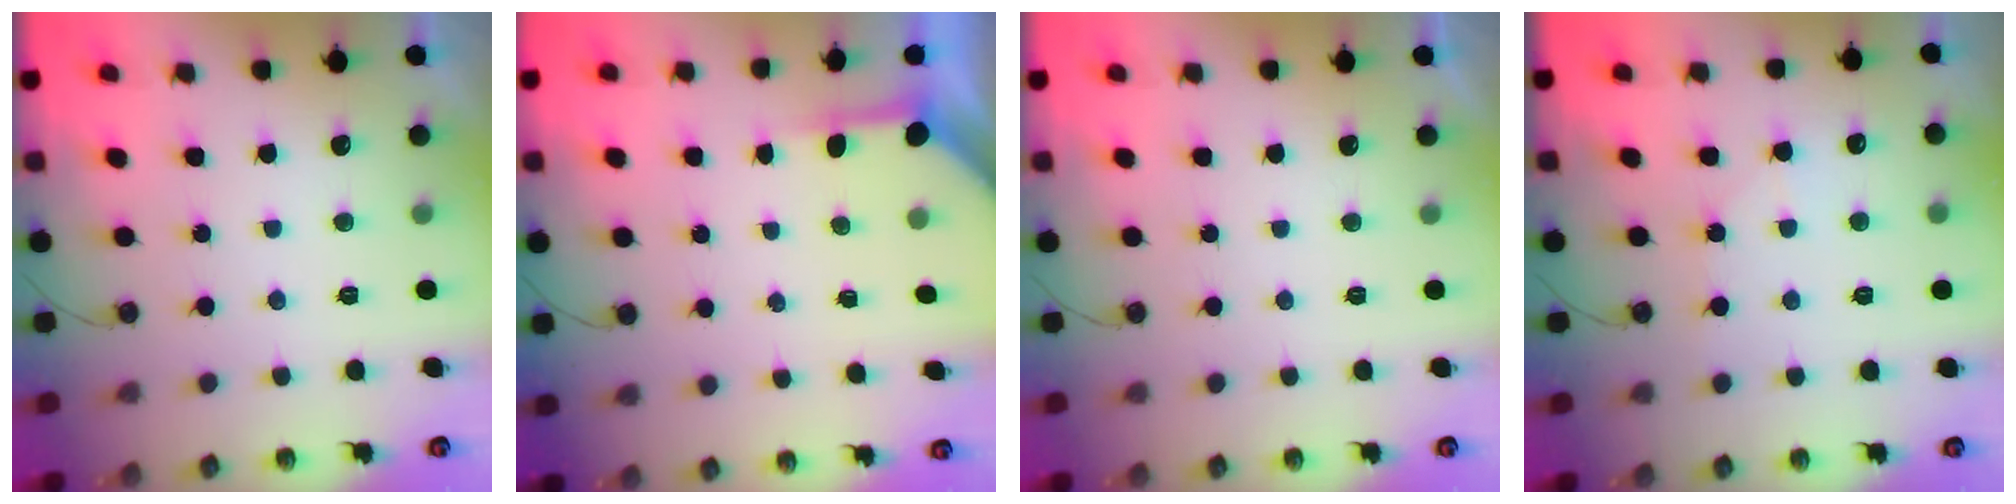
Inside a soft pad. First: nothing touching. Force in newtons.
{"total": 3.9, "press": 3.9, "slide": 0.4}
{"total": 0.0}
{"total": 3.9, "press": 3.9, "slide": 0.6}